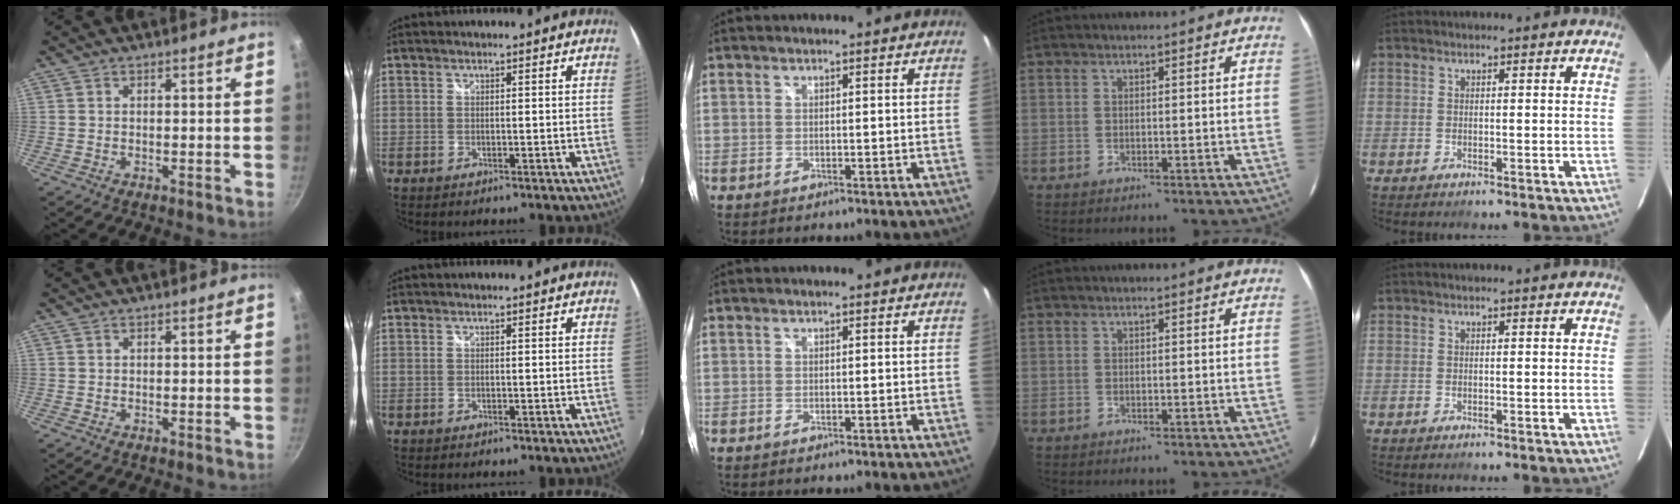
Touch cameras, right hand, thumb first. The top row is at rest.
{}